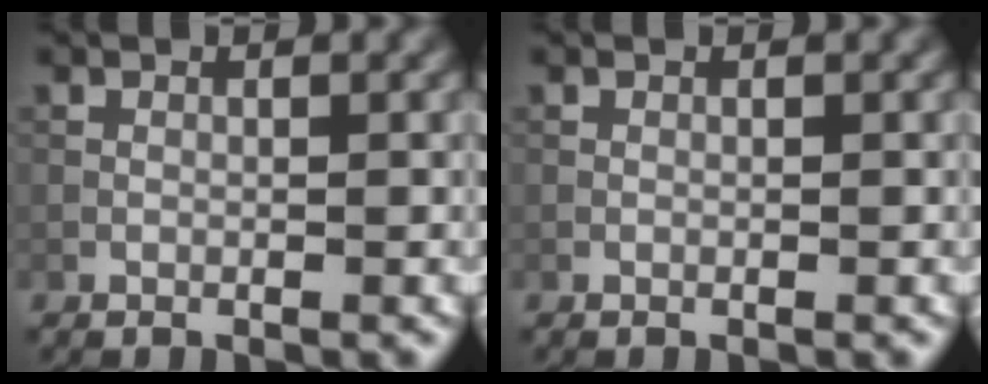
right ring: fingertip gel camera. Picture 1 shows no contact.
{"total": 0.0}